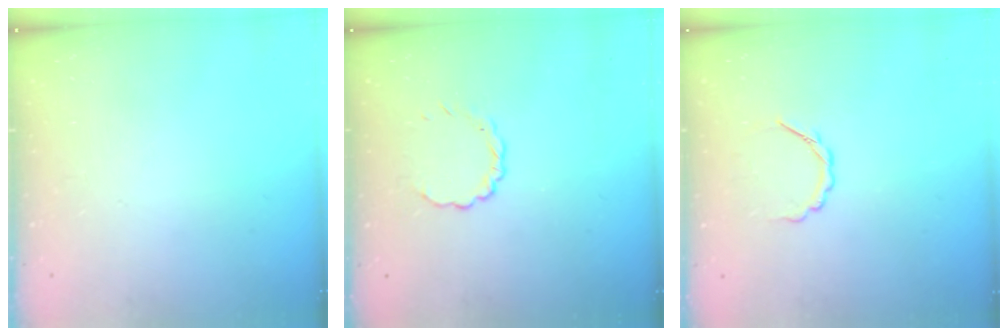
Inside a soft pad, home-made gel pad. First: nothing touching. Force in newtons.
{"total": 2.8, "press": 2.6, "slide": 1.1}
{"total": 3.4, "press": 3.2, "slide": 1.0}